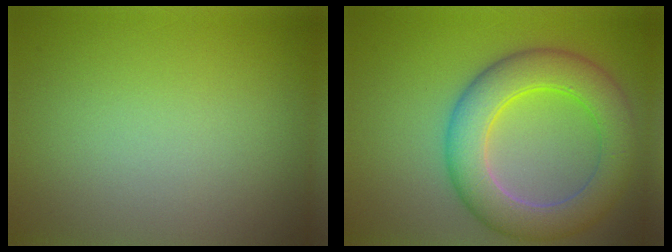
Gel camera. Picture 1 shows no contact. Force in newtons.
{"total": 7.5, "press": 7.5, "slide": 0.4}